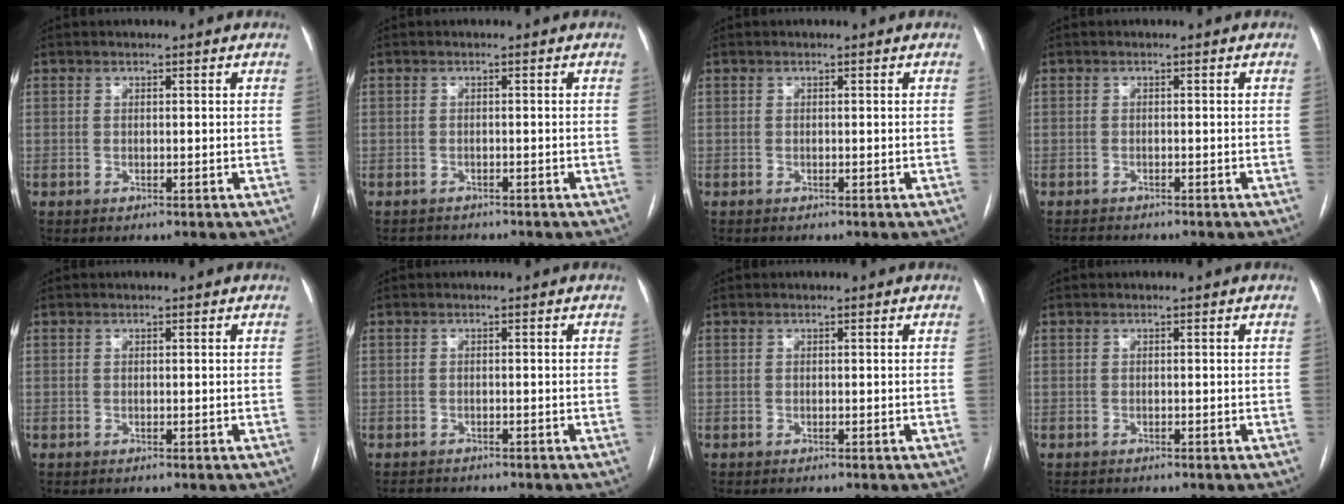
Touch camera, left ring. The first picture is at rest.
{"total": 1.9, "force": [-1.7, 0.7, -0.1], "torque": [-0.001, -0.004, -0.024]}
{"total": 0.0}
{"total": 2.4, "force": [-2.2, 0.5, 0.7], "torque": [-0.010, -0.006, -0.029]}
{"total": 0.0}
{"total": 2.6, "force": [-2.4, 0.8, 0.5], "torque": [-0.009, -0.005, -0.031]}
{"total": 0.0}
{"total": 1.1, "force": [-1.0, 0.4, 0.3], "torque": [-0.006, -0.003, -0.011]}